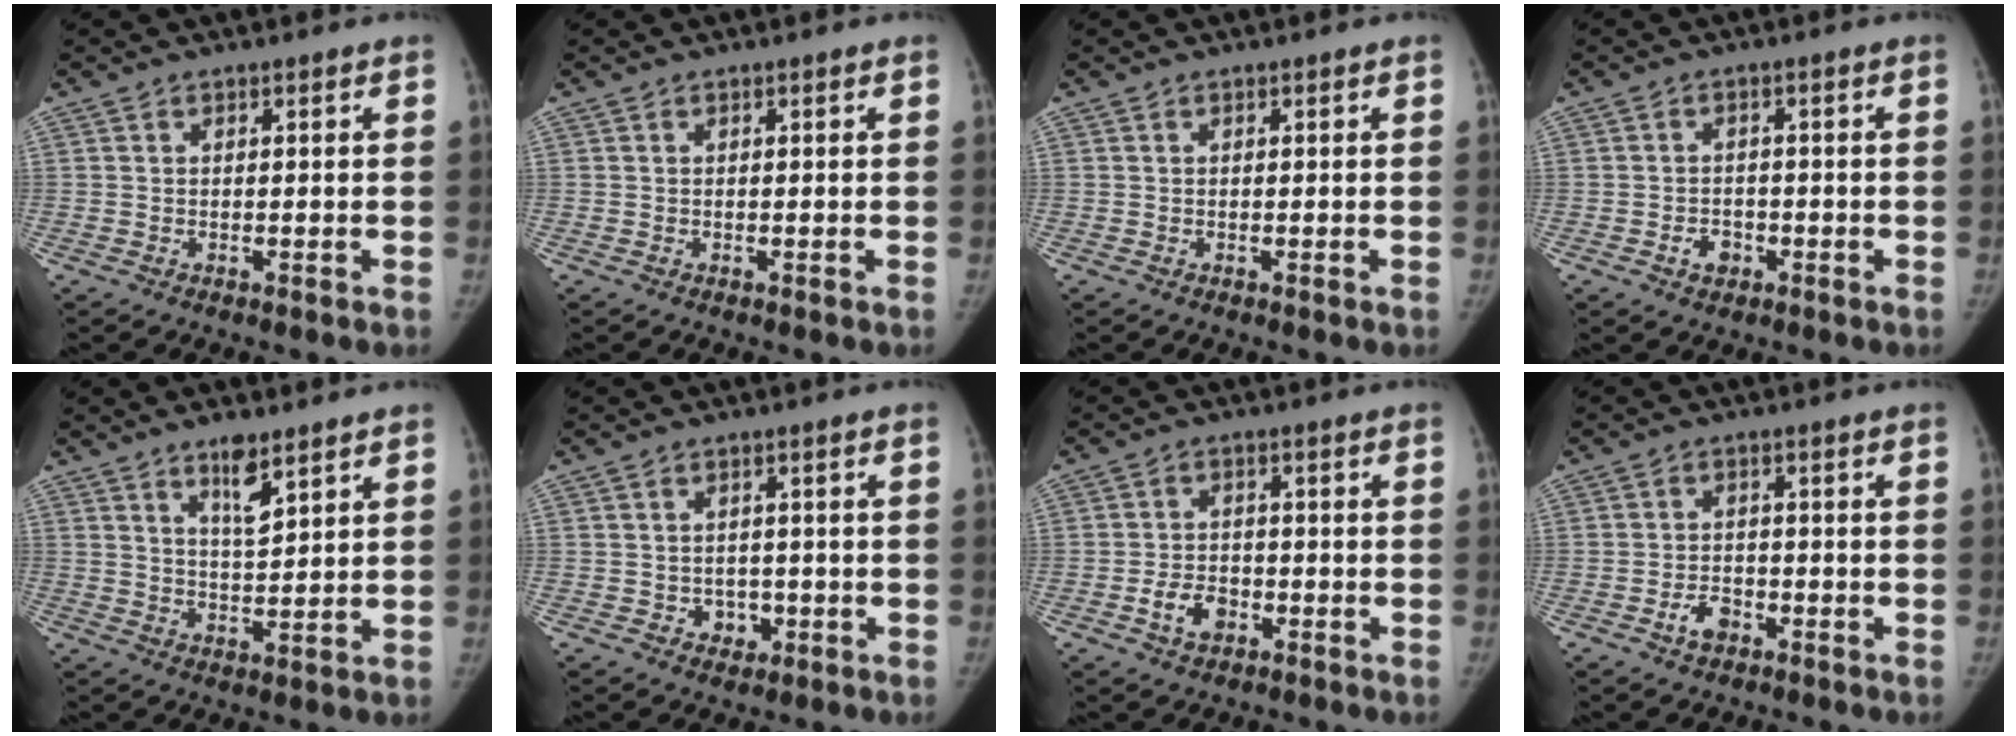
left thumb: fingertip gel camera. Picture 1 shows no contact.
{"total": 0.0}
{"total": 0.0}
{"total": 3.1, "force": [-1.4, 2.4, 1.4], "torque": [-0.013, 0.012, -0.020]}
{"total": 5.9, "force": [3.9, 1.7, 4.1], "torque": [-0.060, -0.029, 0.070]}
{"total": 3.4, "force": [-1.0, 3.0, 1.5], "torque": [0.000, 0.006, -0.007]}
{"total": 5.1, "force": [-2.2, 3.6, 2.9], "torque": [-0.042, 0.018, -0.037]}
{"total": 3.8, "force": [-2.0, 2.5, 2.0], "torque": [-0.027, 0.017, -0.033]}